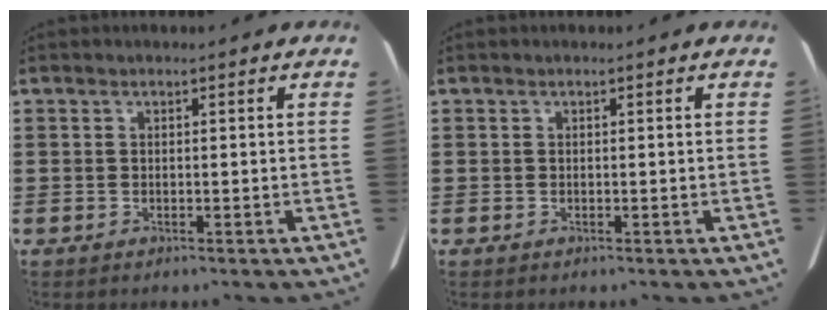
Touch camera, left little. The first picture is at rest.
{"total": 0.0}